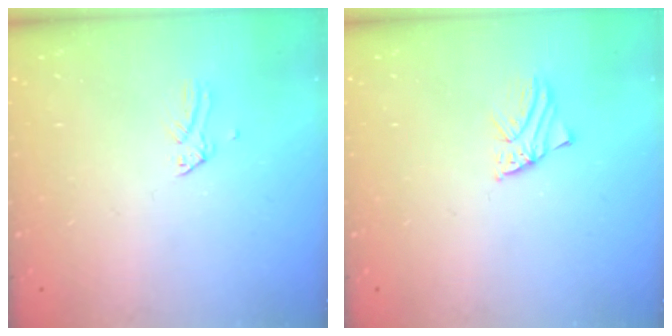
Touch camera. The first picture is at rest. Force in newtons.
{"total": 0.9, "press": 0.9, "slide": 0.0}